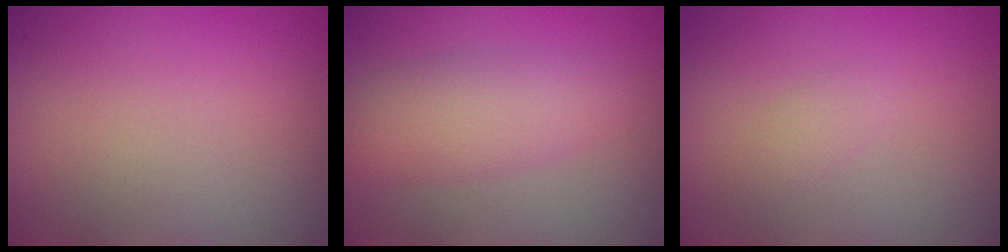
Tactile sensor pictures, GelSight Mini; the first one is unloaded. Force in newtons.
{"total": 3.9, "press": 3.9, "slide": 0.3}
{"total": 1.0, "press": 1.0, "slide": 0.1}